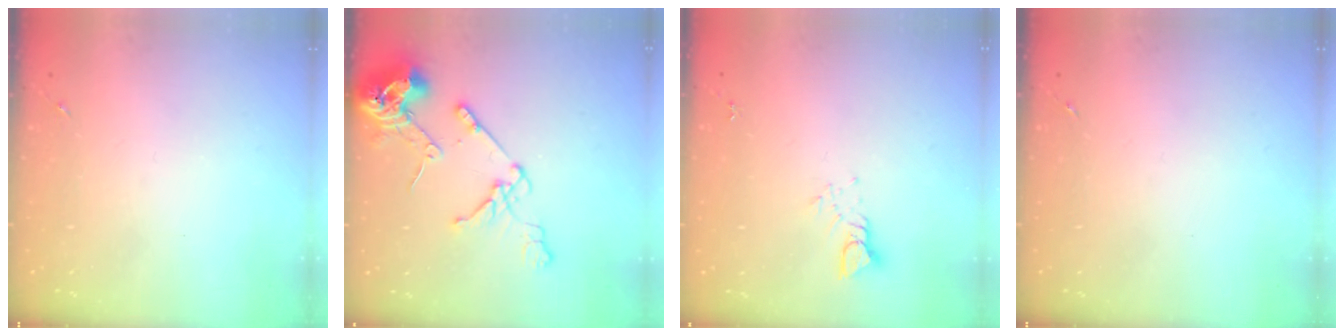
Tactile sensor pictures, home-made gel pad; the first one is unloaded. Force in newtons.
{"total": 15.7, "press": 15.6, "slide": 2.0}
{"total": 3.8, "press": 3.8, "slide": 0.3}
{"total": 0.0}